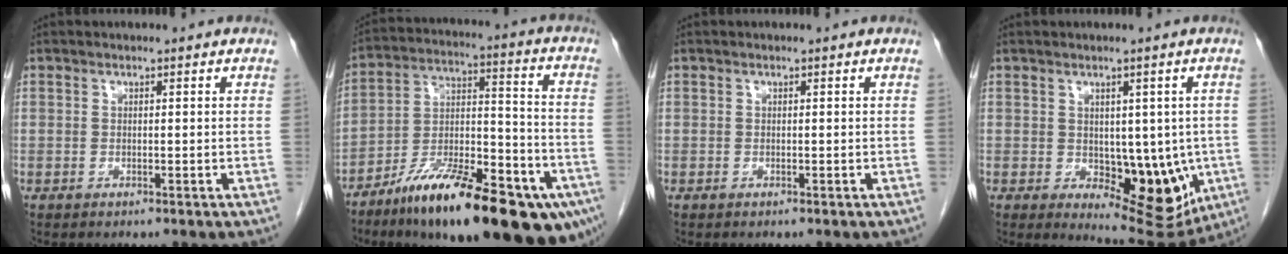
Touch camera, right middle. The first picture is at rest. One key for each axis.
{"total": 25.9, "fx": -16.4, "fy": 6.0, "fz": 19.1, "tx": -0.238, "ty": 0.010, "tz": -0.258}
{"total": 0.0}
{"total": 11.4, "fx": -2.0, "fy": 5.4, "fz": 9.8, "tx": -0.106, "ty": -0.013, "tz": -0.008}